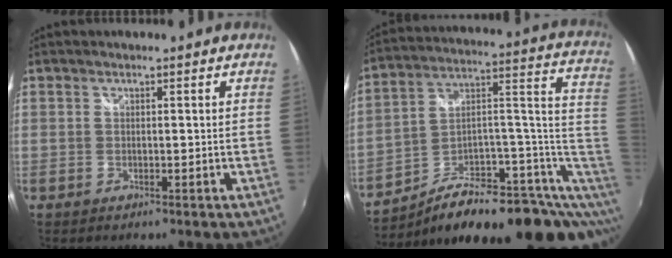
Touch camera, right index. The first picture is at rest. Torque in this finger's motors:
{"motor_torque": [0.87, -1.00, 0.74, 0.11]}